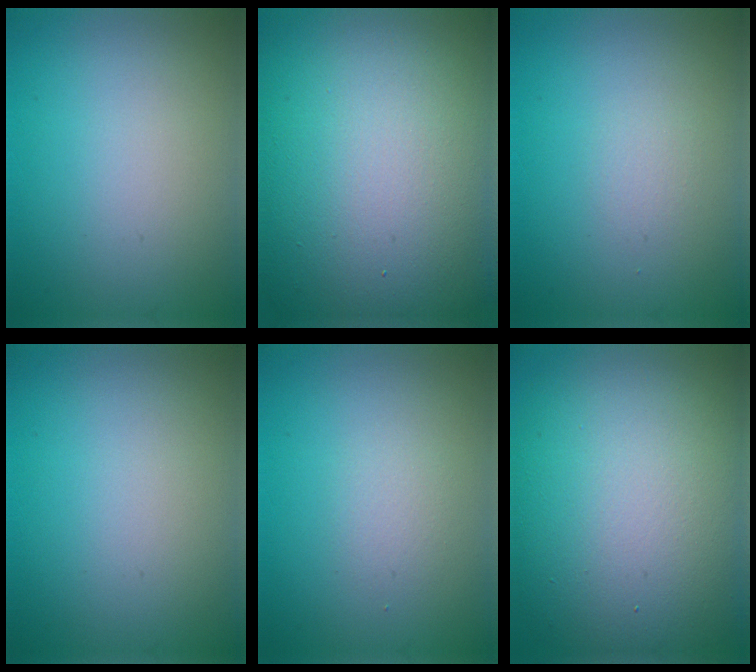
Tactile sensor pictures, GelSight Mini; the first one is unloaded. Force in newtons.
{"total": 23.6, "press": 23.5, "slide": 1.6}
{"total": 0.7, "press": 0.7, "slide": 0.1}
{"total": 0.0}
{"total": 1.2, "press": 1.2, "slide": 0.0}
{"total": 15.7, "press": 15.7, "slide": 1.3}